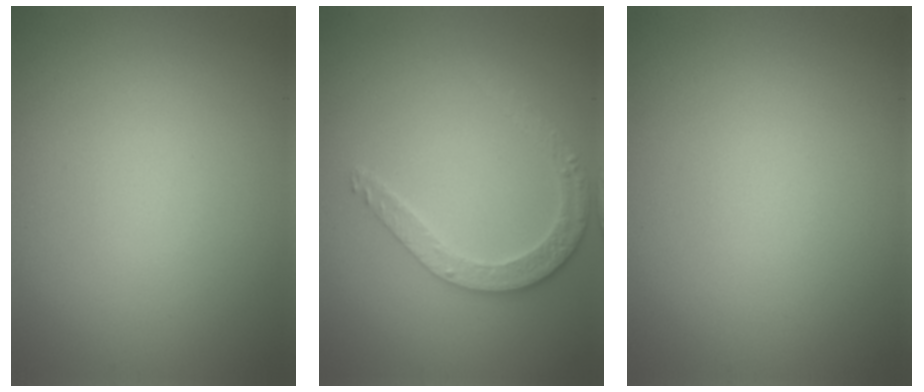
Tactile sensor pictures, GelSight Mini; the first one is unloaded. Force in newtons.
{"total": 2.7, "press": 2.7, "slide": 0.3}
{"total": 0.0}